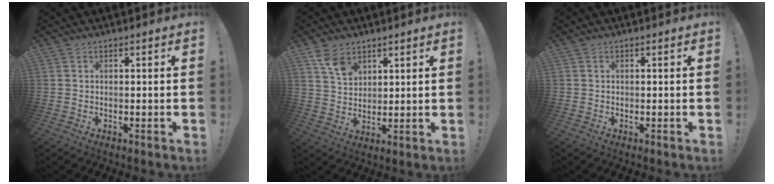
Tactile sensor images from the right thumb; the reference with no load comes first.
{"total": 7.9, "force": [4.9, 4.9, 3.8], "torque": [-0.065, -0.020, 0.095]}
{"total": 0.0}